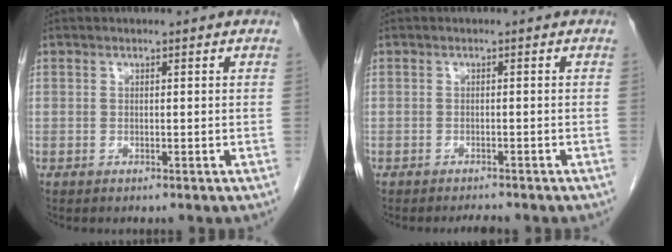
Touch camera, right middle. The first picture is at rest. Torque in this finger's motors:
{"motor_torque": [-0.12, 0.17, -0.01, -0.01]}